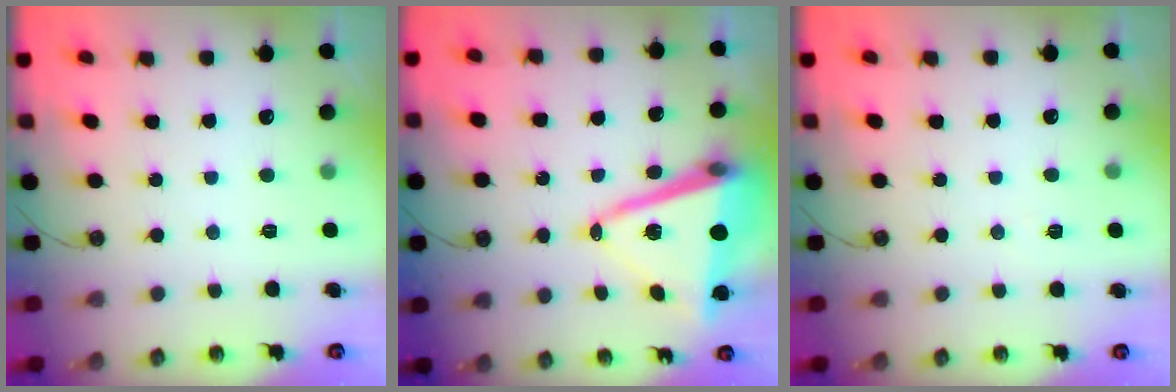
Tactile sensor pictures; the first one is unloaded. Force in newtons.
{"total": 14.8, "press": 14.5, "slide": 2.9}
{"total": 2.9, "press": 2.2, "slide": 1.9}